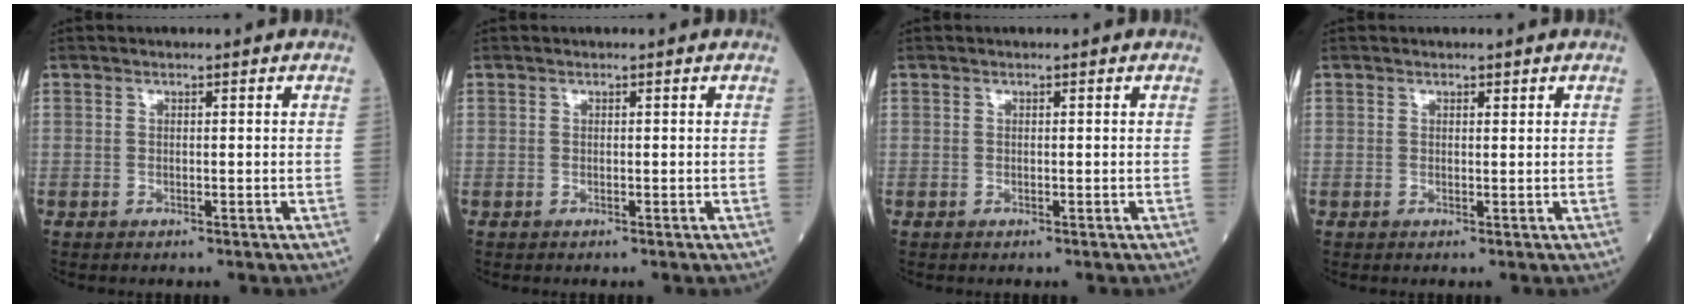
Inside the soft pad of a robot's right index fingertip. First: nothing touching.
{"total": 0.0}
{"total": 0.0}
{"total": 0.6, "force": [0.4, 0.2, 0.3], "torque": [-0.007, -0.003, 0.006]}